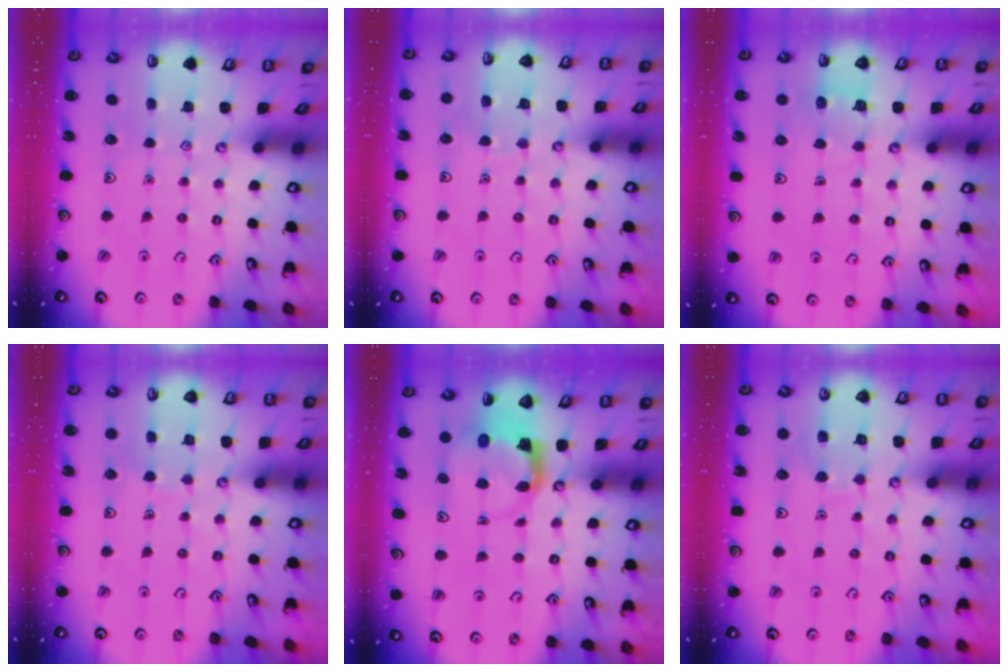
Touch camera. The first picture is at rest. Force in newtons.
{"total": 3.1, "press": 3.1, "slide": 0.3}
{"total": 5.1, "press": 5.1, "slide": 0.6}
{"total": 3.4, "press": 3.4, "slide": 0.0}
{"total": 3.9, "press": 3.9, "slide": 0.2}
{"total": 6.7, "press": 6.7, "slide": 0.7}